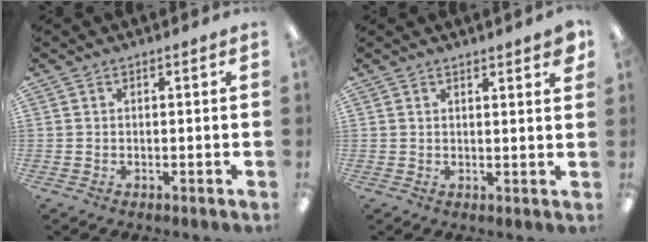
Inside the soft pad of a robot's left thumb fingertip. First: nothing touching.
{"total": 2.6, "force": [2.3, 0.0, 1.3], "torque": [-0.014, -0.014, 0.038]}